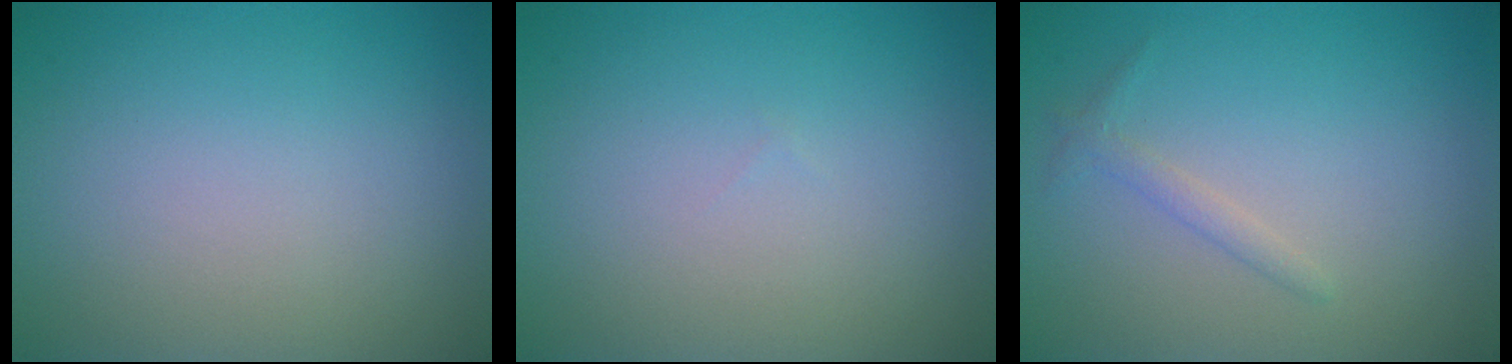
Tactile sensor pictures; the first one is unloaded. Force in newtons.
{"total": 0.0}
{"total": 1.1, "press": 1.1, "slide": 0.1}